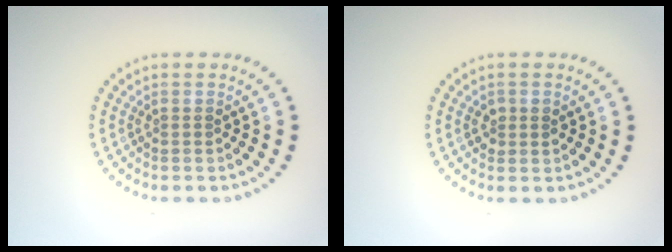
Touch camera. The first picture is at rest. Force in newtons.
{"total": 1.3, "press": 1.3, "slide": 0.1}